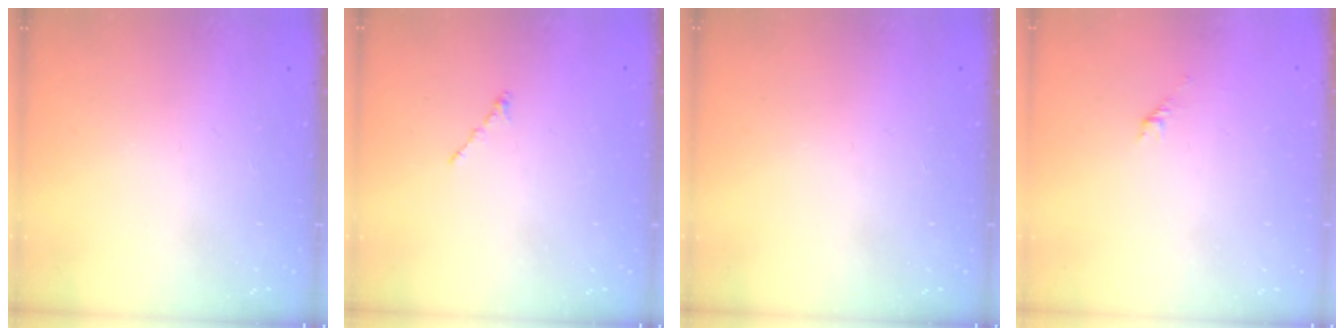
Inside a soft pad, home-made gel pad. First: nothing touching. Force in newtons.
{"total": 0.0}
{"total": 0.0}
{"total": 1.5, "press": 1.4, "slide": 0.5}